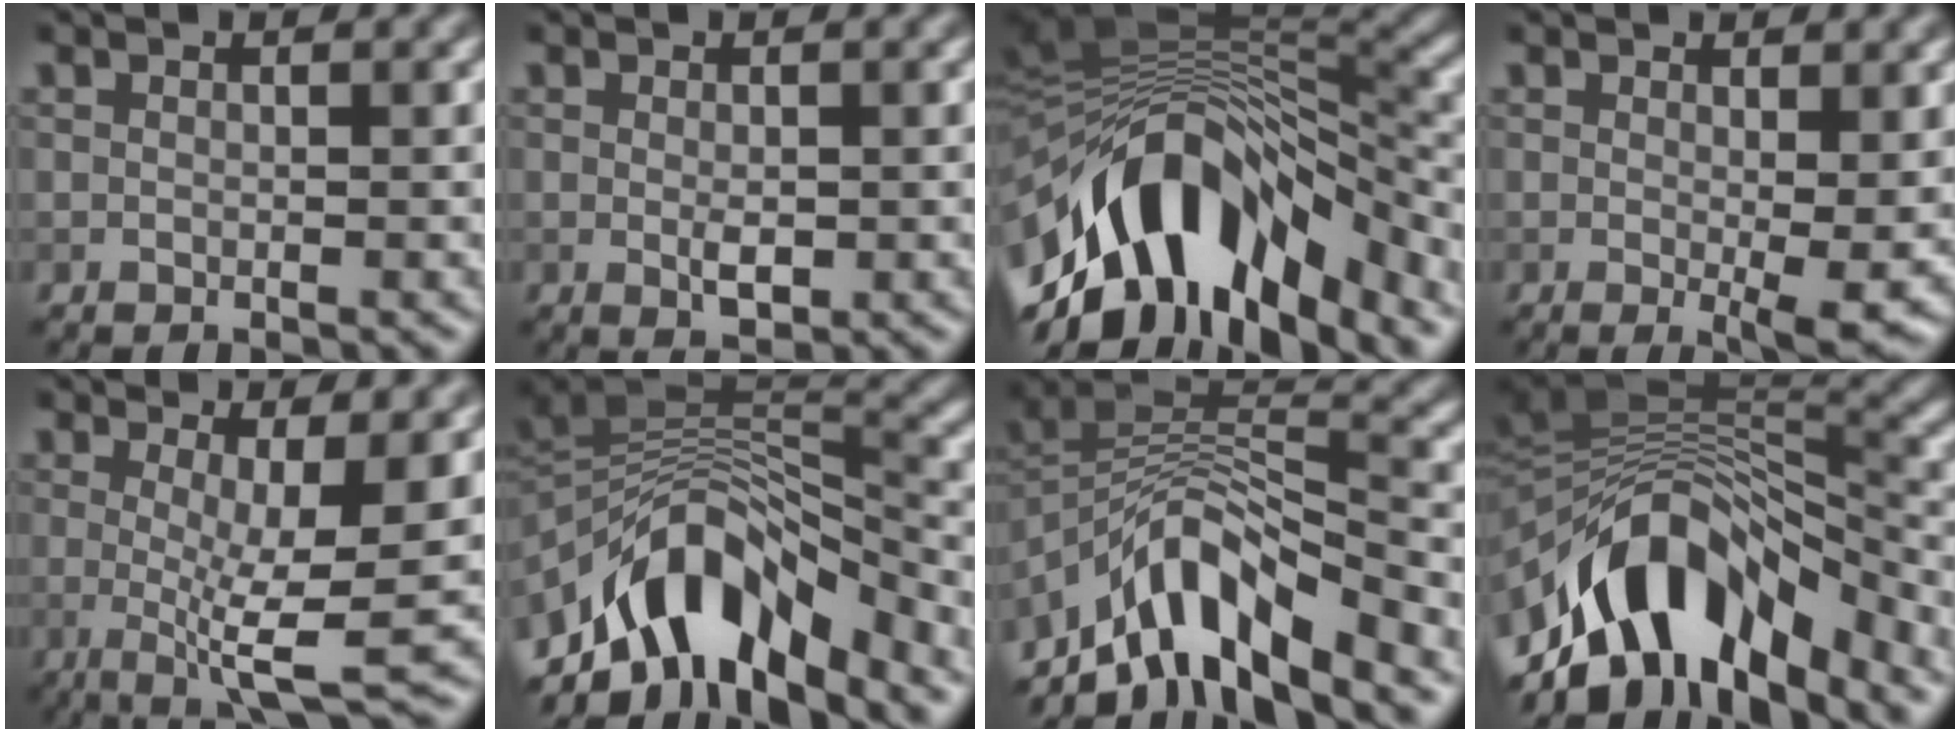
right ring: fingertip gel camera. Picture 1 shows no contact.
{"total": 1.5, "force": [-0.2, 0.6, 1.4], "torque": [-0.027, 0.003, 0.002]}
{"total": 14.5, "force": [-6.2, 7.4, 10.8], "torque": [-0.191, 0.018, -0.097]}
{"total": 3.5, "force": [-0.2, 0.6, 3.5], "torque": [-0.050, -0.005, 0.000]}
{"total": 7.0, "force": [-0.3, 1.5, 6.8], "torque": [-0.095, -0.005, -0.005]}
{"total": 11.4, "force": [-5.5, 5.6, 8.3], "torque": [-0.134, 0.019, -0.096]}
{"total": 9.1, "force": [-6.1, 3.4, 5.9], "torque": [-0.087, 0.014, -0.113]}
{"total": 13.1, "force": [-5.7, 6.4, 9.9], "torque": [-0.161, 0.025, -0.091]}